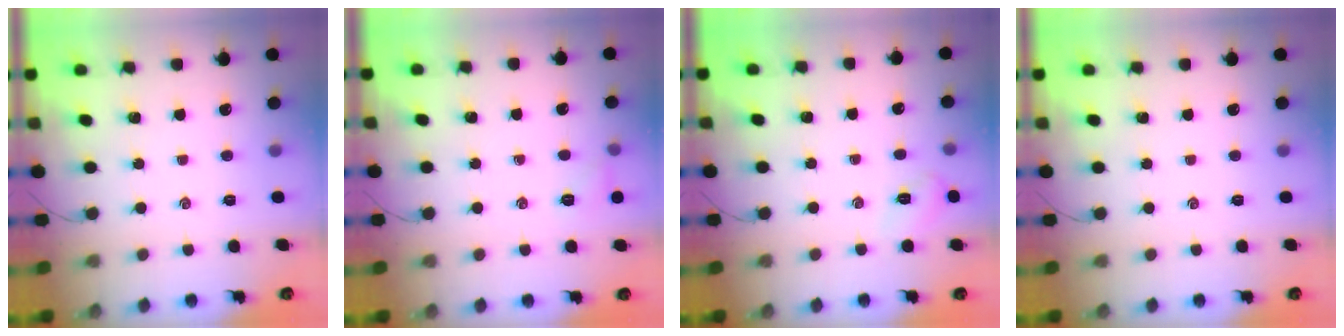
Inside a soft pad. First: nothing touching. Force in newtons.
{"total": 5.2, "press": 5.0, "slide": 1.5}
{"total": 6.9, "press": 6.7, "slide": 1.6}
{"total": 0.0}